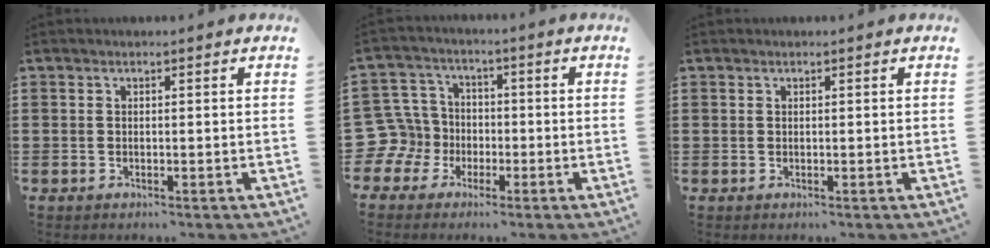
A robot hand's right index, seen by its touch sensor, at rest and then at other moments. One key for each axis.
{"total": 8.1, "fx": -1.5, "fy": 7.7, "fz": 1.9, "tx": -0.115, "ty": -0.007, "tz": -0.036}
{"total": 0.0}